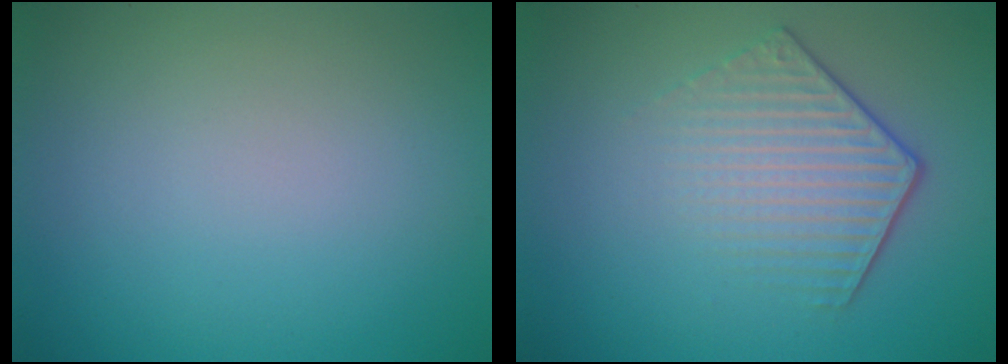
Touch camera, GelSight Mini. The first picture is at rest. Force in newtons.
{"total": 4.0, "press": 2.9, "slide": 2.7}